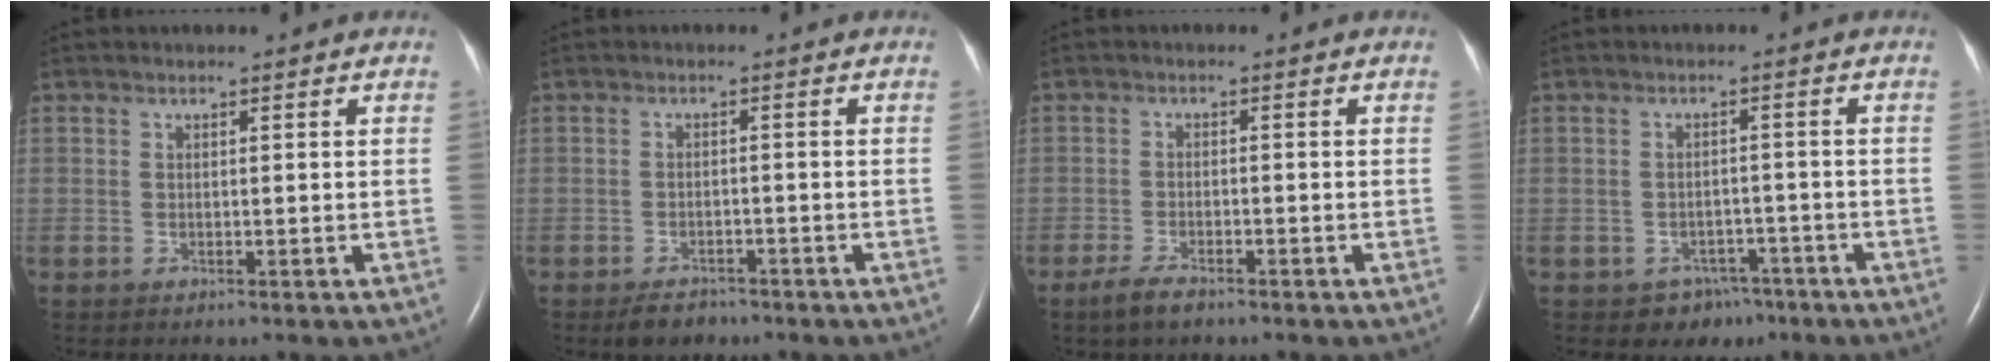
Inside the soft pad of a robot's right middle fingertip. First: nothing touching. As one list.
[{"total": 3.0, "force": [-2.3, 1.6, 1.0], "torque": [-0.022, 0.000, -0.030]}, {"total": 3.1, "force": [-2.3, 0.8, 1.9], "torque": [-0.050, -0.006, -0.043]}, {"total": 4.3, "force": [-2.8, 3.3, 0.5], "torque": [-0.002, 0.012, -0.031]}]